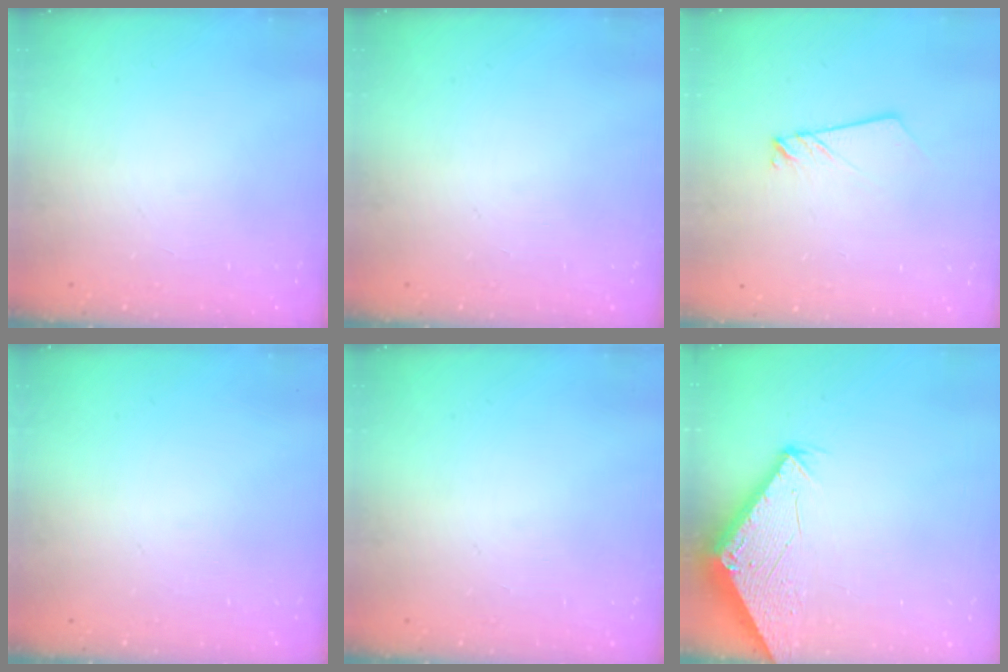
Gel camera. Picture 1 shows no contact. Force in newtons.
{"total": 0.0}
{"total": 2.1, "press": 2.1, "slide": 0.2}
{"total": 0.0}
{"total": 0.0}
{"total": 2.8, "press": 2.8, "slide": 0.1}